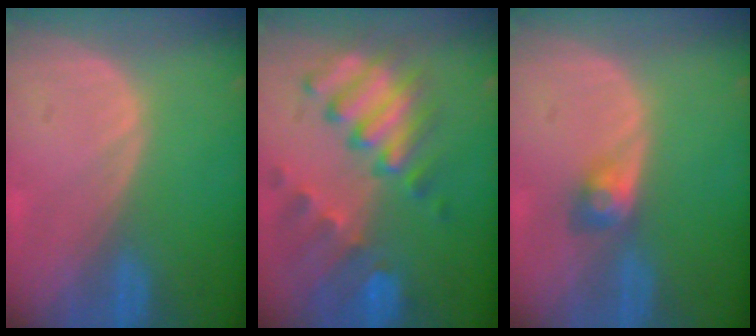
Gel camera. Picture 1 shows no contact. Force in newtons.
{"total": 10.4, "press": 9.0, "slide": 5.3}
{"total": 3.0, "press": 2.6, "slide": 1.5}